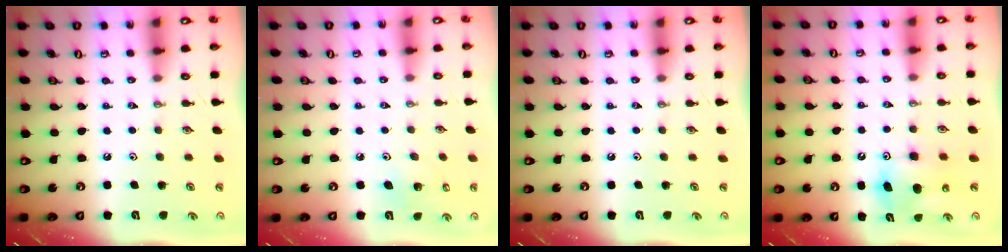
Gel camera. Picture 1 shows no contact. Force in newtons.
{"total": 6.1, "press": 6.1, "slide": 0.7}
{"total": 0.0}
{"total": 8.4, "press": 8.4, "slide": 0.3}